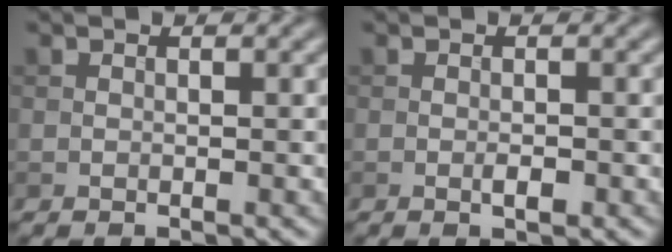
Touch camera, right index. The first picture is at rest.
{"total": 1.0, "force": [-0.4, 0.3, 0.9], "torque": [-0.016, 0.000, -0.006]}